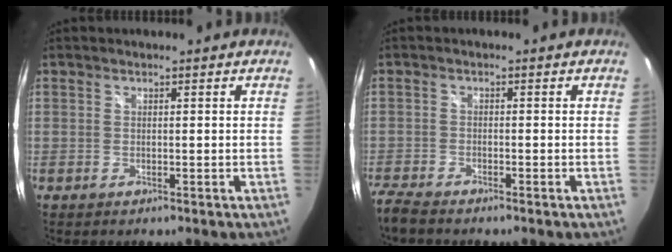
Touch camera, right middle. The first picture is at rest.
{"total": 4.2, "force": [-3.9, 0.6, 1.4], "torque": [-0.050, -0.018, -0.076]}